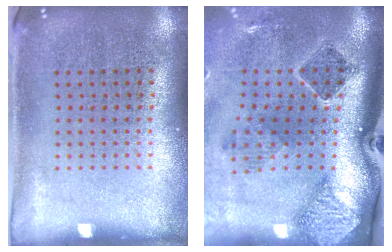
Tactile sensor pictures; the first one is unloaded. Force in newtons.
{"total": 2.3, "press": 1.7, "slide": 1.5}